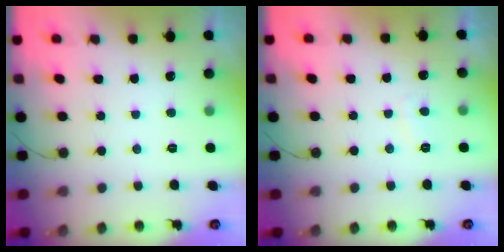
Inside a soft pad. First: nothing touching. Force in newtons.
{"total": 2.0, "press": 1.9, "slide": 0.6}